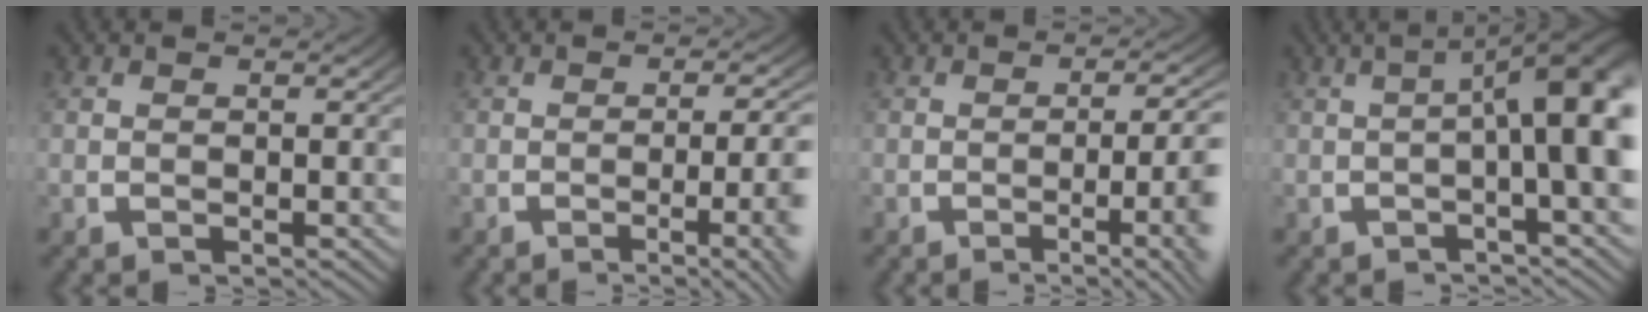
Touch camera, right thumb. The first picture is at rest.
{"total": 5.4, "force": [-2.4, 1.3, 4.6], "torque": [-0.068, -0.002, -0.037]}
{"total": 6.2, "force": [-2.6, 1.7, 5.3], "torque": [-0.083, -0.005, -0.037]}
{"total": 9.0, "force": [1.3, 3.3, 8.3], "torque": [-0.106, 0.027, 0.004]}